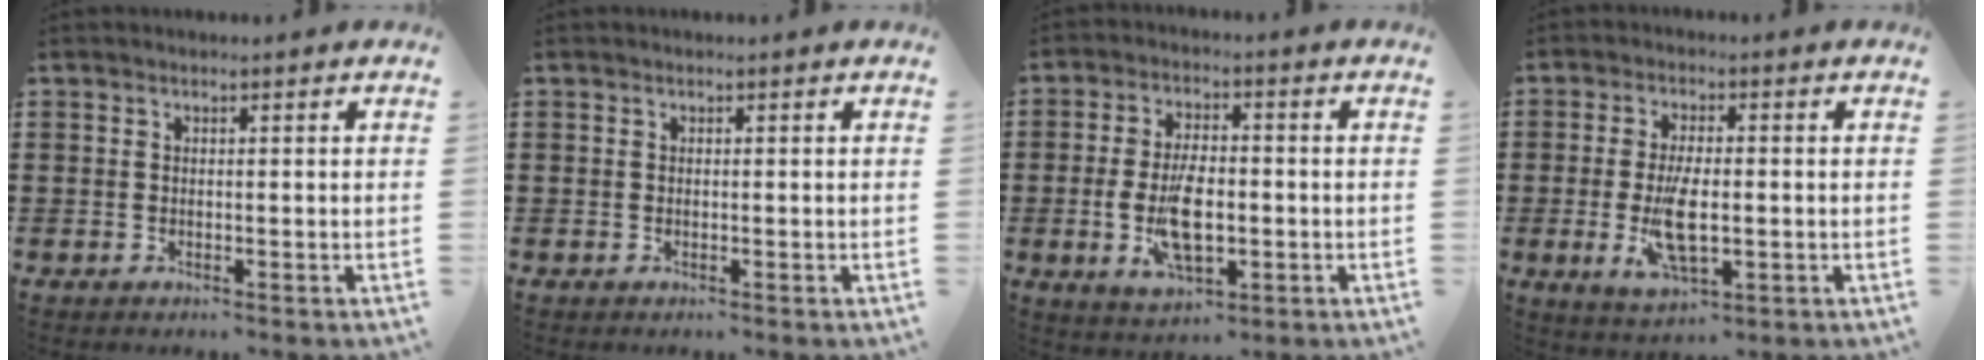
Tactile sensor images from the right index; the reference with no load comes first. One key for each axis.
{"total": 0.0}
{"total": 8.4, "fx": -1.4, "fy": 4.1, "fz": 7.3, "tx": -0.153, "ty": -0.004, "tz": -0.030}
{"total": 7.7, "fx": -1.1, "fy": 3.1, "fz": 6.9, "tx": -0.139, "ty": -0.009, "tz": -0.023}